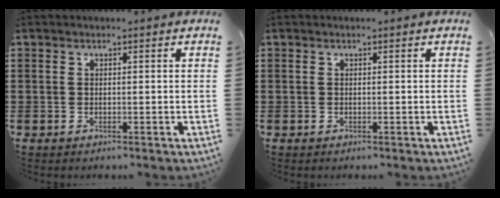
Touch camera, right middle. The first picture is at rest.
{"total": 0.0}